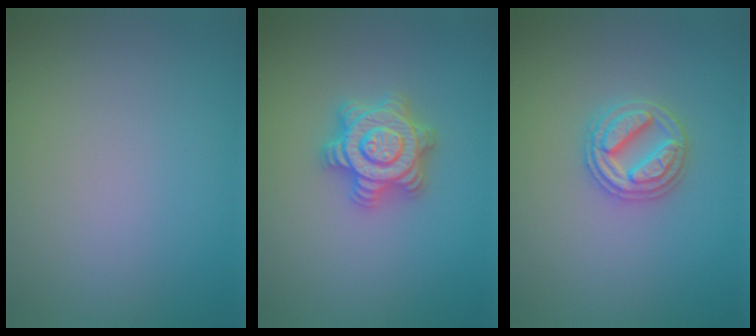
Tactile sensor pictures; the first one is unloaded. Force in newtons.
{"total": 4.6, "press": 4.6, "slide": 0.7}
{"total": 3.2, "press": 3.2, "slide": 0.6}